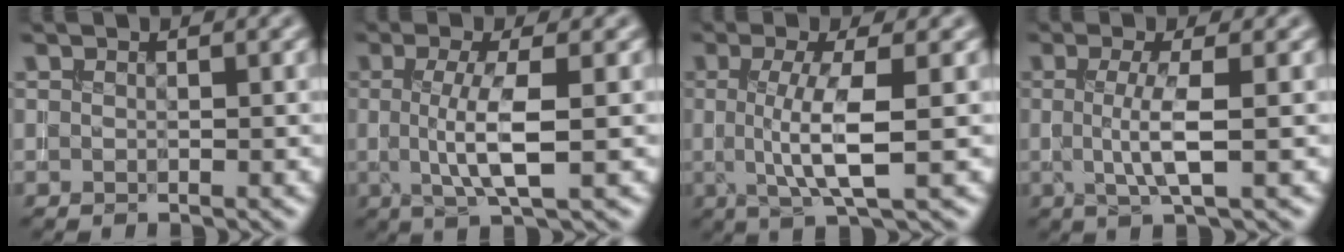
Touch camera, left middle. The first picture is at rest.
{"total": 4.8, "force": [-0.2, 1.1, 4.7], "torque": [-0.090, -0.001, -0.003]}
{"total": 5.3, "force": [-0.2, 1.2, 5.2], "torque": [-0.098, -0.001, -0.004]}
{"total": 3.7, "force": [-0.2, 0.7, 3.6], "torque": [-0.069, -0.003, -0.003]}